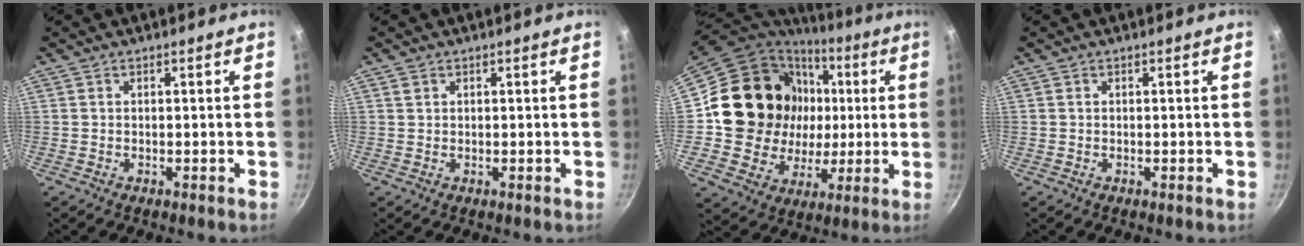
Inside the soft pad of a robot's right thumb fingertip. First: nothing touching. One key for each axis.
{"total": 0.9, "fx": 0.4, "fy": 0.7, "fz": 0.2, "tx": -0.004, "ty": 0.001, "tz": 0.007}
{"total": 22.8, "fx": 3.0, "fy": 19.9, "fz": 10.6, "tx": -0.173, "ty": 0.018, "tz": 0.065}
{"total": 0.0}